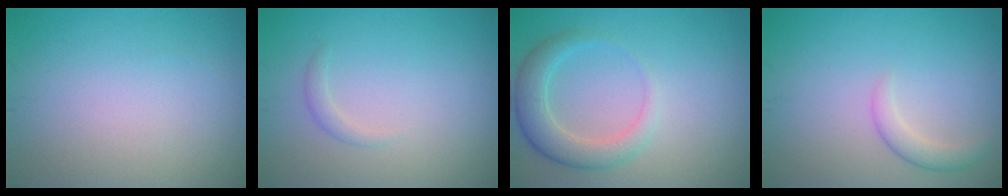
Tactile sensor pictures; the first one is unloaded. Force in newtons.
{"total": 0.9, "press": 0.9, "slide": 0.1}
{"total": 3.7, "press": 3.7, "slide": 0.3}
{"total": 1.8, "press": 1.8, "slide": 0.0}